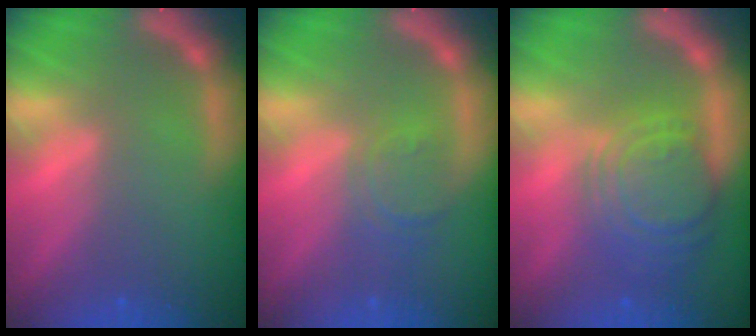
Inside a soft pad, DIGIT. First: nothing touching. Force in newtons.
{"total": 3.0}
{"total": 8.5}